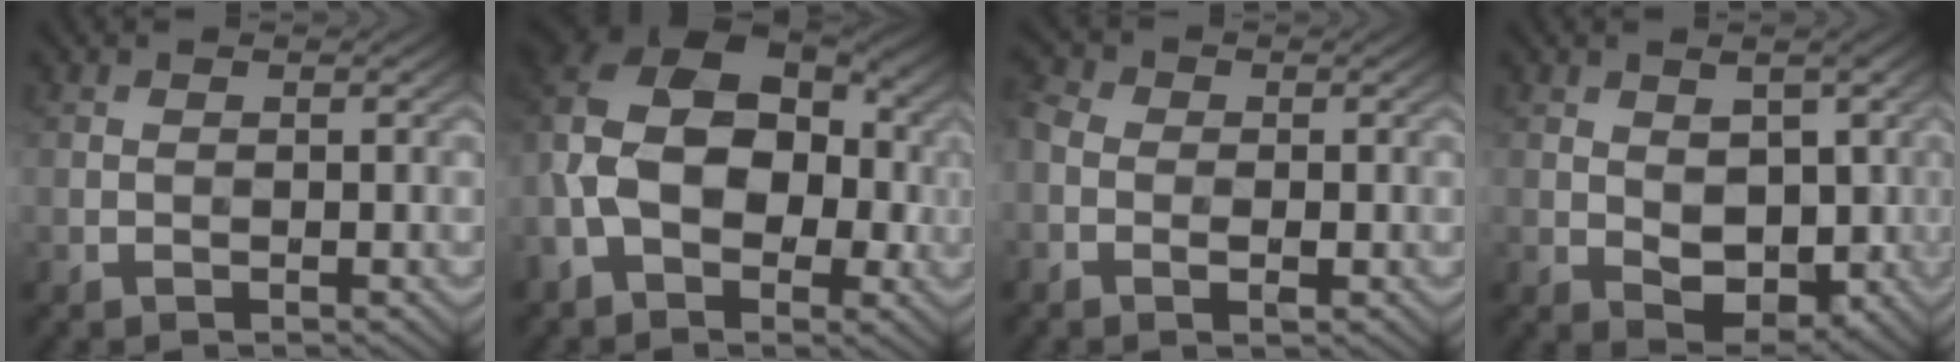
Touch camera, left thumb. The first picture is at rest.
{"total": 14.2, "force": [-1.4, 9.7, 10.3], "torque": [-0.181, 0.013, -0.029]}
{"total": 4.5, "force": [-1.0, 3.2, 2.9], "torque": [-0.065, -0.005, -0.023]}
{"total": 5.3, "force": [0.3, 3.4, 4.1], "torque": [-0.066, -0.009, 0.009]}